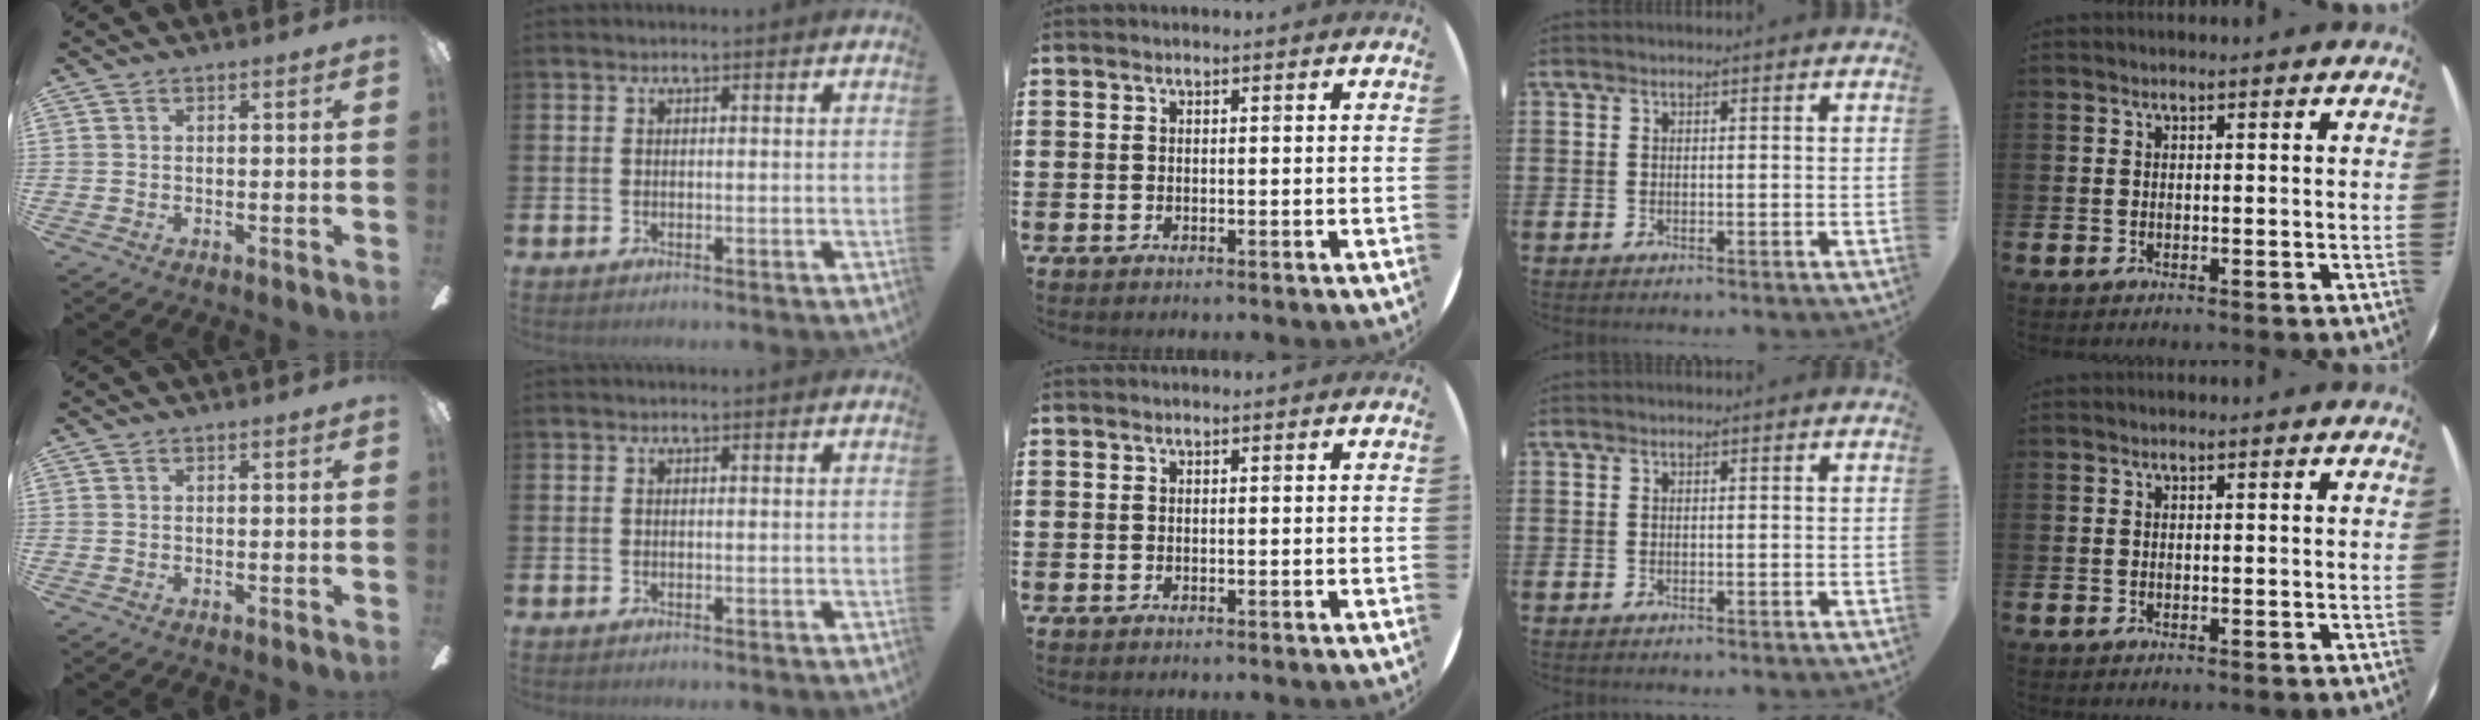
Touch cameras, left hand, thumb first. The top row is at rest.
{}